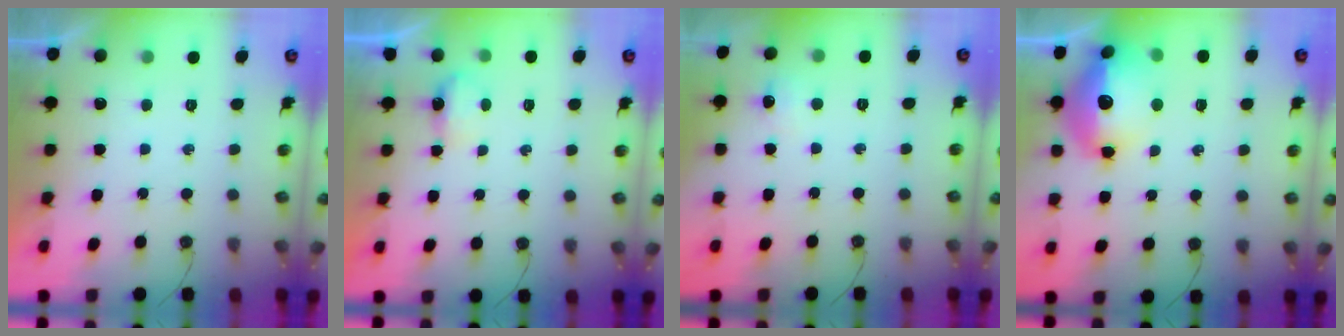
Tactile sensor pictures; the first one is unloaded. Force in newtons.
{"total": 3.9, "press": 3.8, "slide": 0.6}
{"total": 5.4, "press": 5.3, "slide": 0.7}
{"total": 18.2, "press": 18.1, "slide": 1.7}